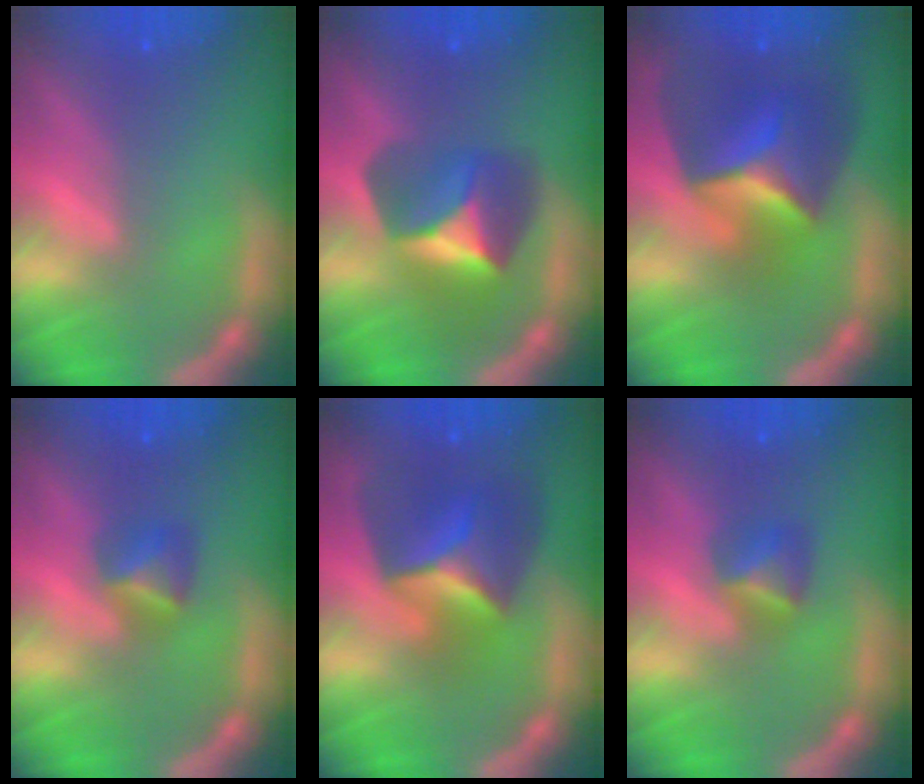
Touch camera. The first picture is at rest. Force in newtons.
{"total": 5.9}
{"total": 7.9}
{"total": 2.4}
{"total": 6.9}
{"total": 2.4}